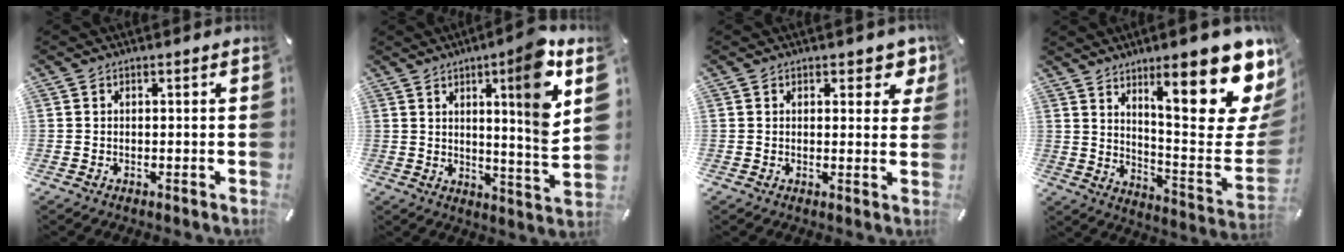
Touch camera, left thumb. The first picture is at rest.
{"total": 14.4, "force": [6.5, 0.8, 12.9], "torque": [-0.187, -0.044, 0.089]}
{"total": 4.2, "force": [2.6, 2.4, 2.2], "torque": [-0.010, -0.010, 0.040]}
{"total": 24.8, "force": [14.3, 7.3, 18.9], "torque": [-0.247, -0.110, 0.231]}